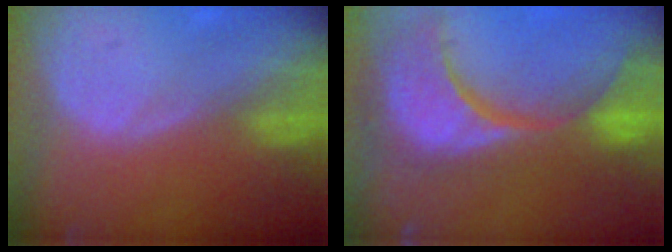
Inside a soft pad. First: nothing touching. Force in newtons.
{"total": 15.3, "press": 12.2, "slide": 9.3}